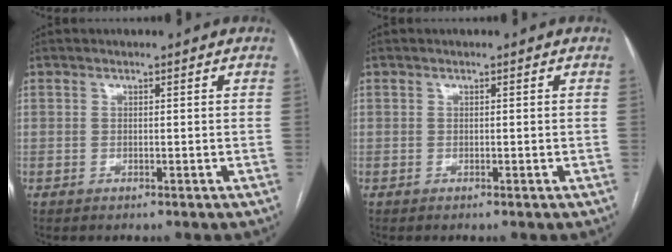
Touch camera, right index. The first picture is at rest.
{"total": 0.0}